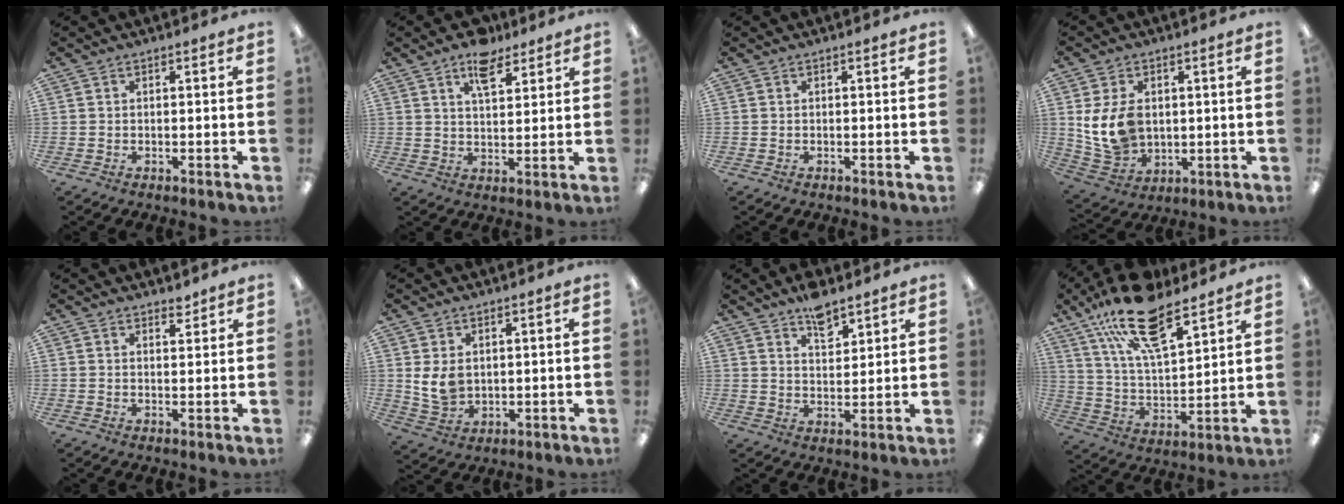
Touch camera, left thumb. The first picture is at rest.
{"total": 8.2, "force": [5.8, 3.9, 4.4], "torque": [-0.053, -0.028, 0.097]}
{"total": 0.0}
{"total": 11.0, "force": [2.1, 8.2, 7.1], "torque": [-0.152, -0.006, 0.040]}
{"total": 2.5, "force": [2.3, 0.8, 0.5], "torque": [0.005, -0.014, 0.040]}
{"total": 6.4, "force": [2.0, 4.7, 3.8], "torque": [-0.089, -0.009, 0.037]}
{"total": 7.2, "force": [5.7, 3.2, 3.2], "torque": [-0.038, -0.035, 0.098]}
{"total": 20.1, "force": [13.8, 7.9, 12.3], "torque": [-0.217, -0.064, 0.241]}